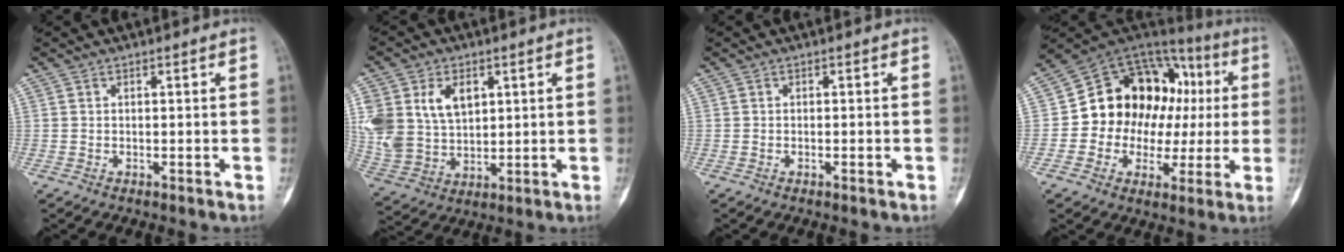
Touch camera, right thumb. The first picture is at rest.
{"total": 14.9, "force": [4.6, 10.5, 9.4], "torque": [-0.192, -0.009, 0.105]}
{"total": 0.8, "force": [-0.4, 0.2, 0.7], "torque": [-0.013, 0.003, -0.004]}
{"total": 20.9, "force": [1.5, 15.9, 13.5], "torque": [-0.141, 0.052, 0.030]}